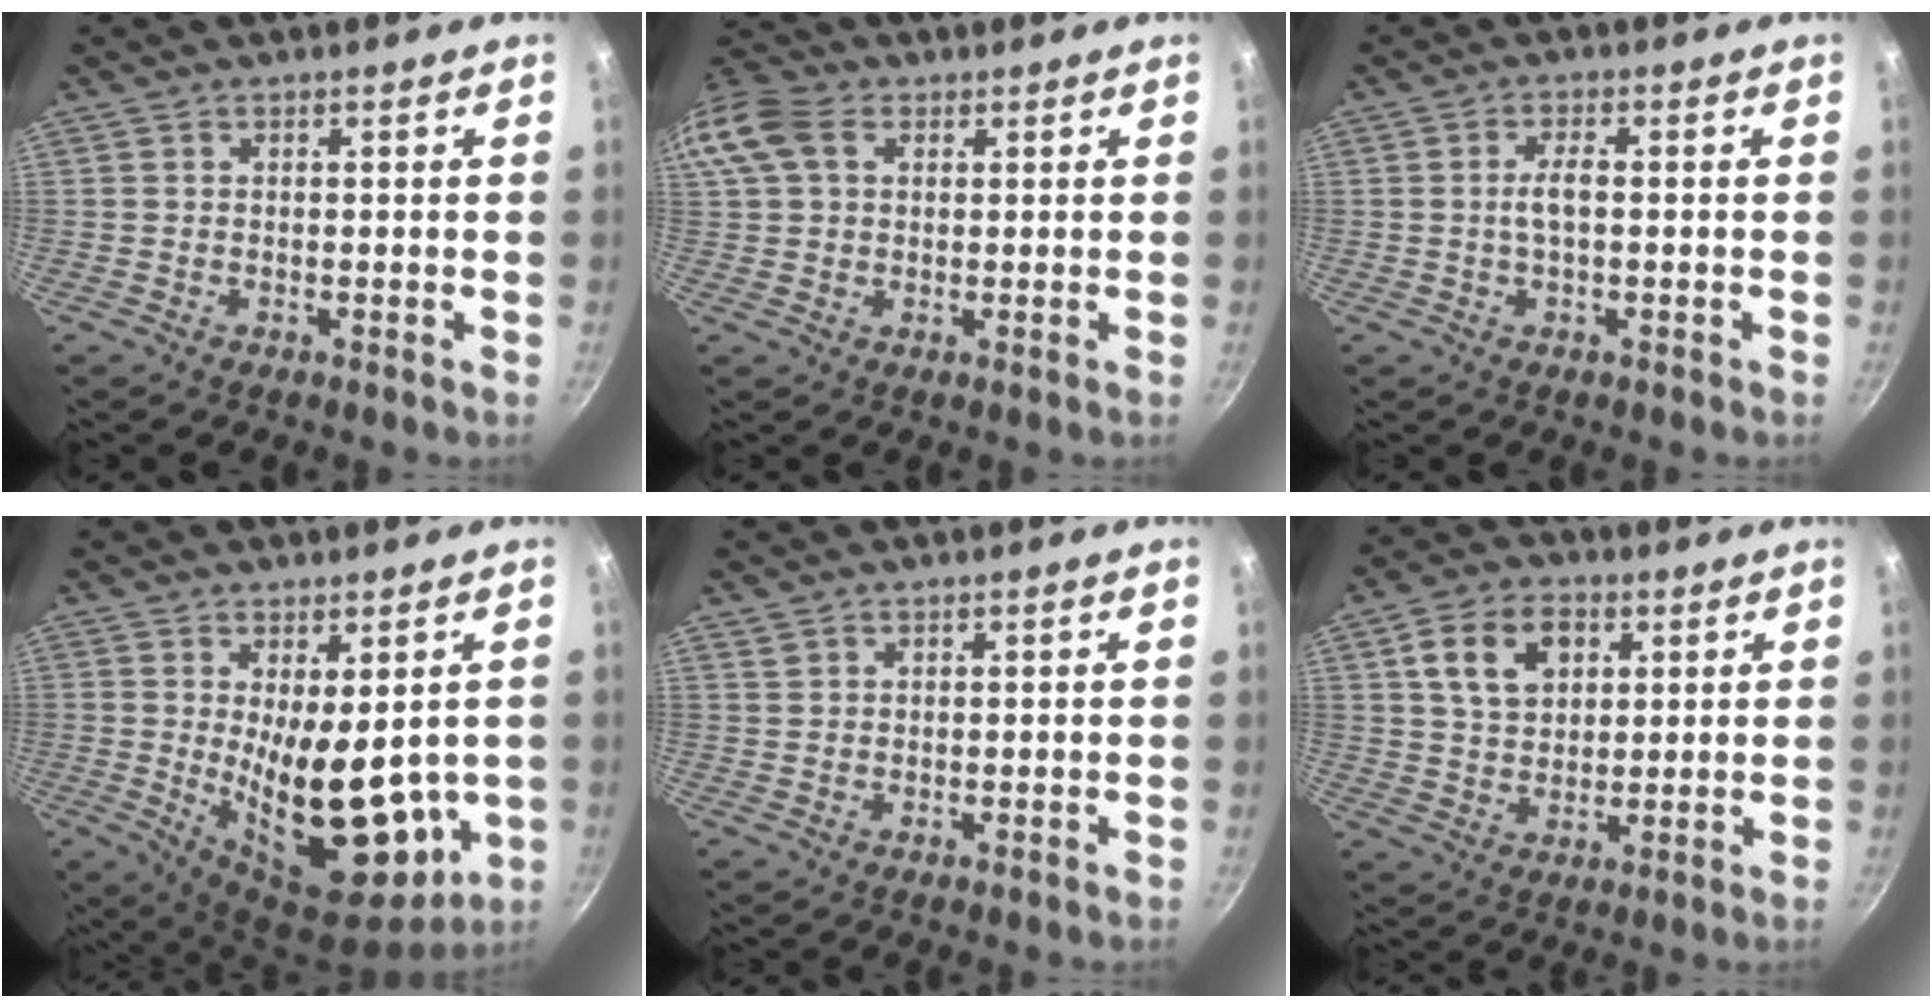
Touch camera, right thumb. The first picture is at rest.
{"total": 12.9, "force": [4.0, 9.5, 7.9], "torque": [-0.176, 0.027, 0.064]}
{"total": 3.4, "force": [-0.1, 1.2, 3.1], "torque": [-0.064, 0.010, -0.003]}
{"total": 17.8, "force": [-0.4, 8.6, 15.5], "torque": [-0.204, -0.040, 0.019]}
{"total": 0.6, "force": [0.4, 0.4, 0.2], "torque": [-0.002, 0.000, 0.008]}
{"total": 10.3, "force": [3.5, 7.3, 6.4], "torque": [-0.092, -0.002, 0.060]}